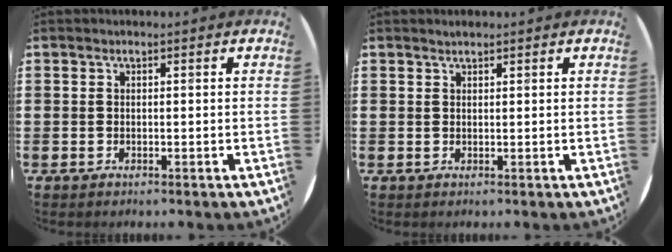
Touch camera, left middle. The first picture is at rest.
{"total": 0.7, "force": [0.7, 0.1, 0.1], "torque": [-0.003, 0.000, 0.014]}